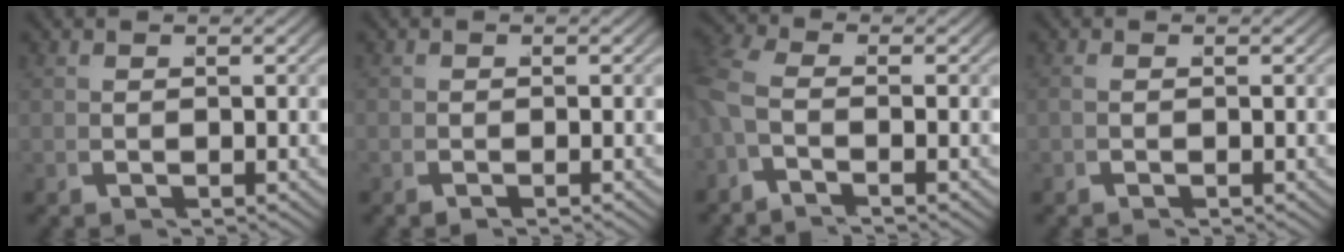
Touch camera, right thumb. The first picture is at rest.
{"total": 0.7, "force": [-0.5, 0.4, 0.2], "torque": [-0.004, -0.001, -0.015]}
{"total": 3.0, "force": [-1.4, 1.3, 2.4], "torque": [-0.065, -0.007, -0.027]}
{"total": 0.5, "force": [-0.3, 0.2, 0.4], "torque": [-0.011, 0.000, -0.007]}